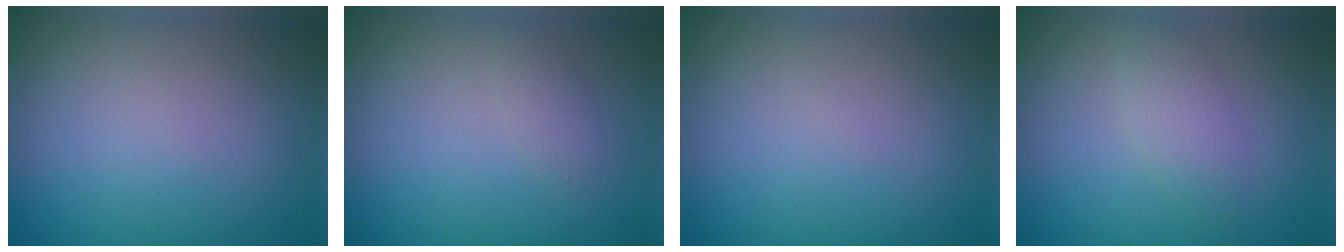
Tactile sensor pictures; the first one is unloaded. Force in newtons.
{"total": 1.1, "press": 1.1, "slide": 0.0}
{"total": 0.0}
{"total": 2.1, "press": 2.1, "slide": 0.1}